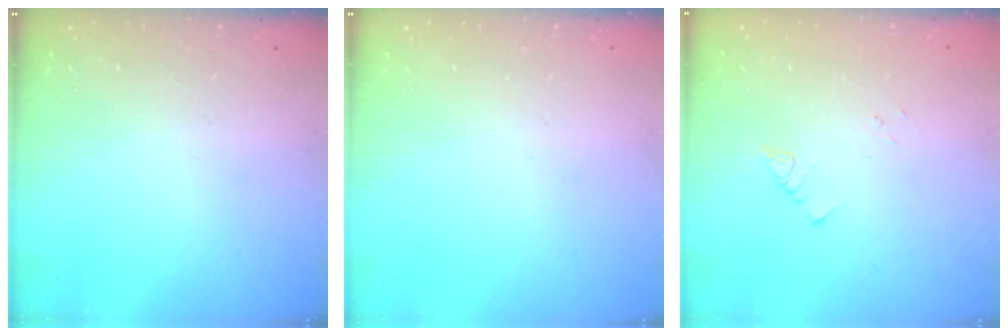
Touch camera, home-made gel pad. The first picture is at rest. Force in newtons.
{"total": 0.0}
{"total": 1.9, "press": 1.9, "slide": 0.2}